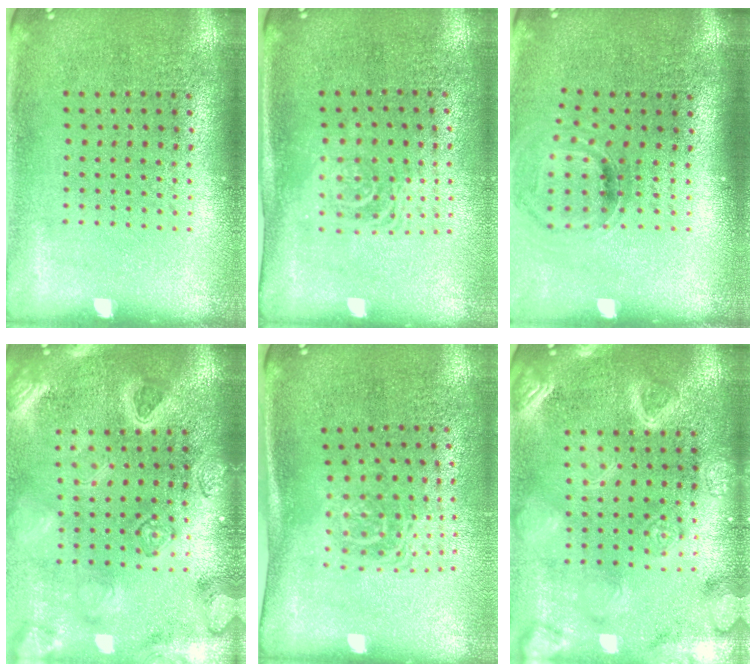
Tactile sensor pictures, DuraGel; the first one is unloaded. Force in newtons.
{"total": 1.6, "press": 1.3, "slide": 0.9}
{"total": 1.0, "press": 0.9, "slide": 0.4}
{"total": 3.5, "press": 3.0, "slide": 1.8}
{"total": 1.7, "press": 1.1, "slide": 1.3}
{"total": 3.2, "press": 3.2, "slide": 0.2}